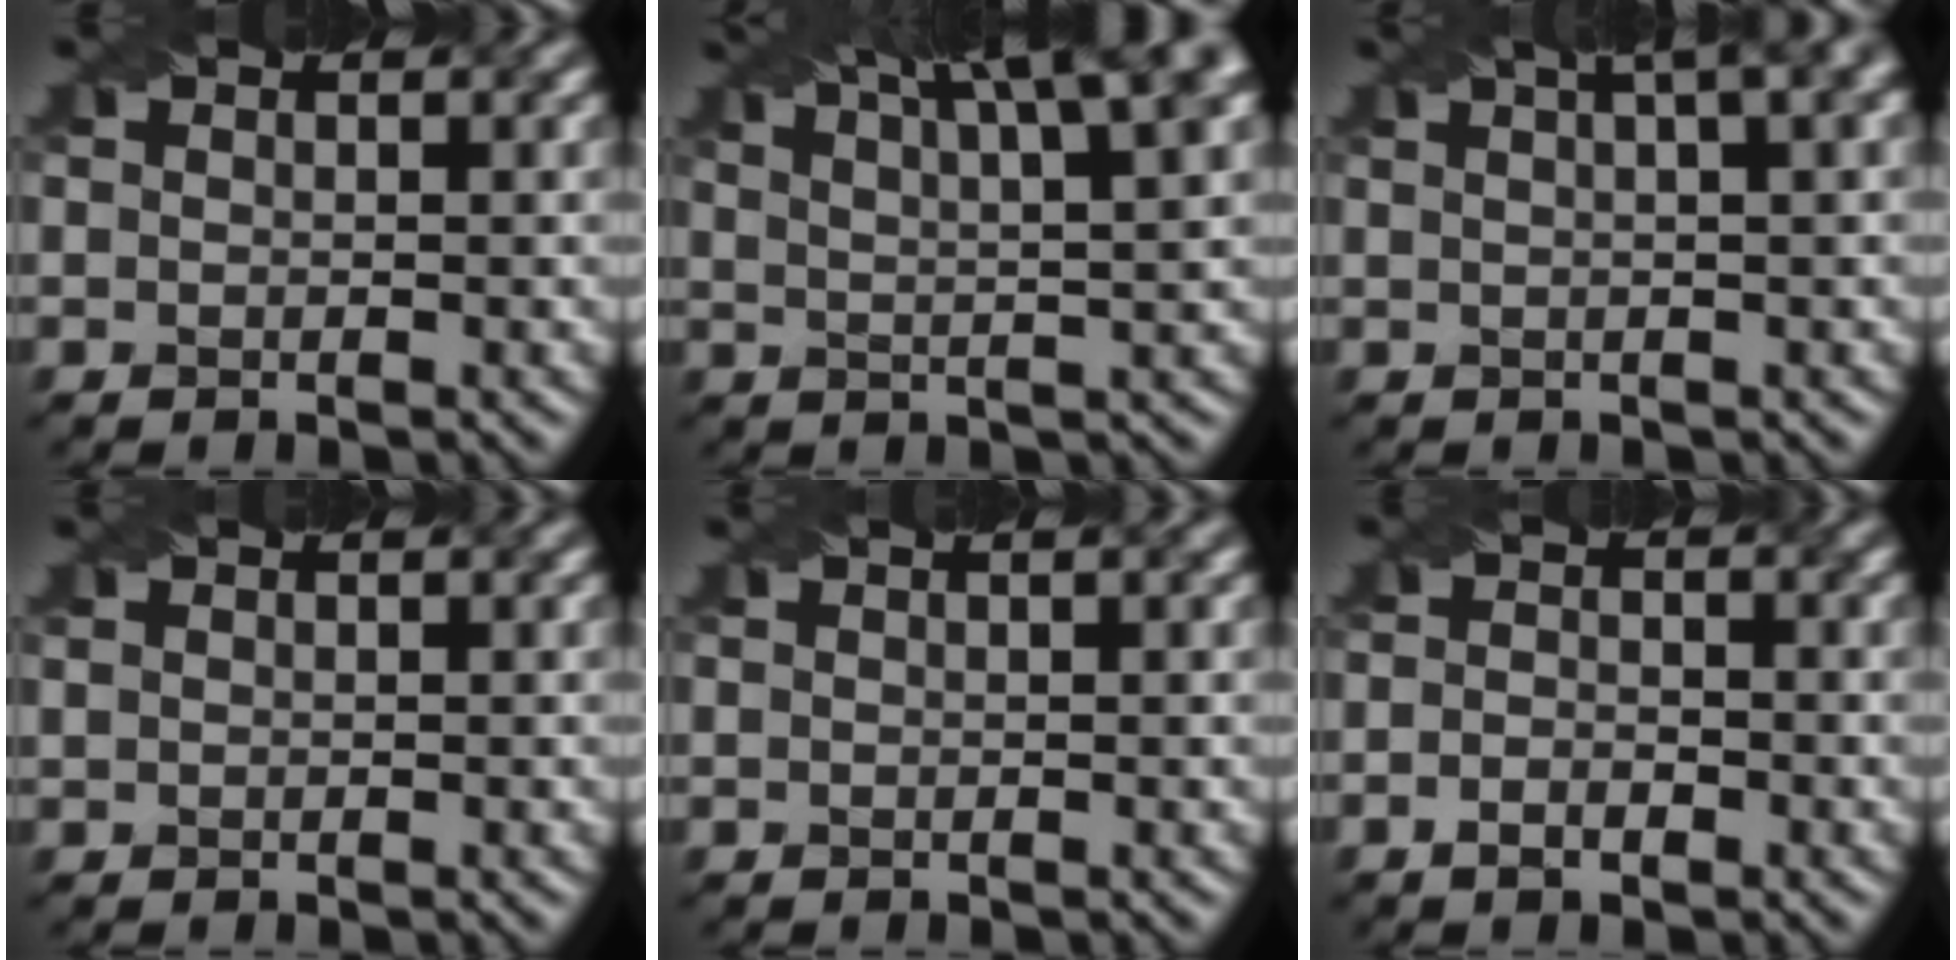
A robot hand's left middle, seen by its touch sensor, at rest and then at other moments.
{"total": 13.8, "force": [8.5, 4.5, 9.9], "torque": [-0.110, 0.058, 0.087]}
{"total": 8.5, "force": [4.4, 3.5, 6.4], "torque": [-0.039, 0.050, 0.031]}
{"total": 0.5, "force": [0.4, 0.3, 0.1], "torque": [-0.002, 0.001, 0.010]}
{"total": 0.8, "force": [0.5, 0.2, 0.7], "torque": [-0.011, 0.001, 0.003]}
{"total": 1.8, "force": [-0.9, 1.0, 1.2], "torque": [-0.015, -0.003, -0.017]}